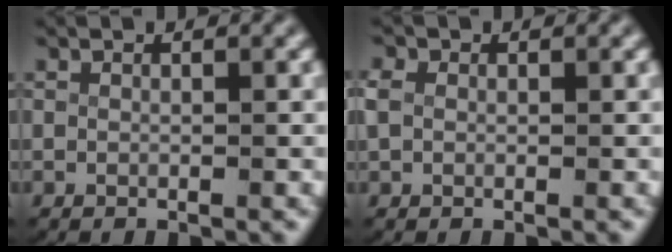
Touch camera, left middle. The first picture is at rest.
{"total": 1.3, "force": [0.2, 1.2, 0.6], "torque": [-0.026, -0.005, 0.007]}